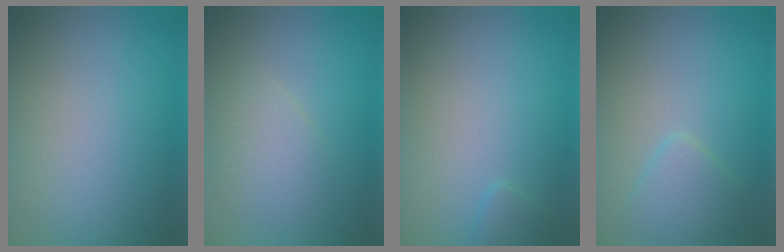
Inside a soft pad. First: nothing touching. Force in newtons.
{"total": 2.6, "press": 2.6, "slide": 0.1}
{"total": 0.8, "press": 0.7, "slide": 0.2}
{"total": 2.2, "press": 2.2, "slide": 0.1}